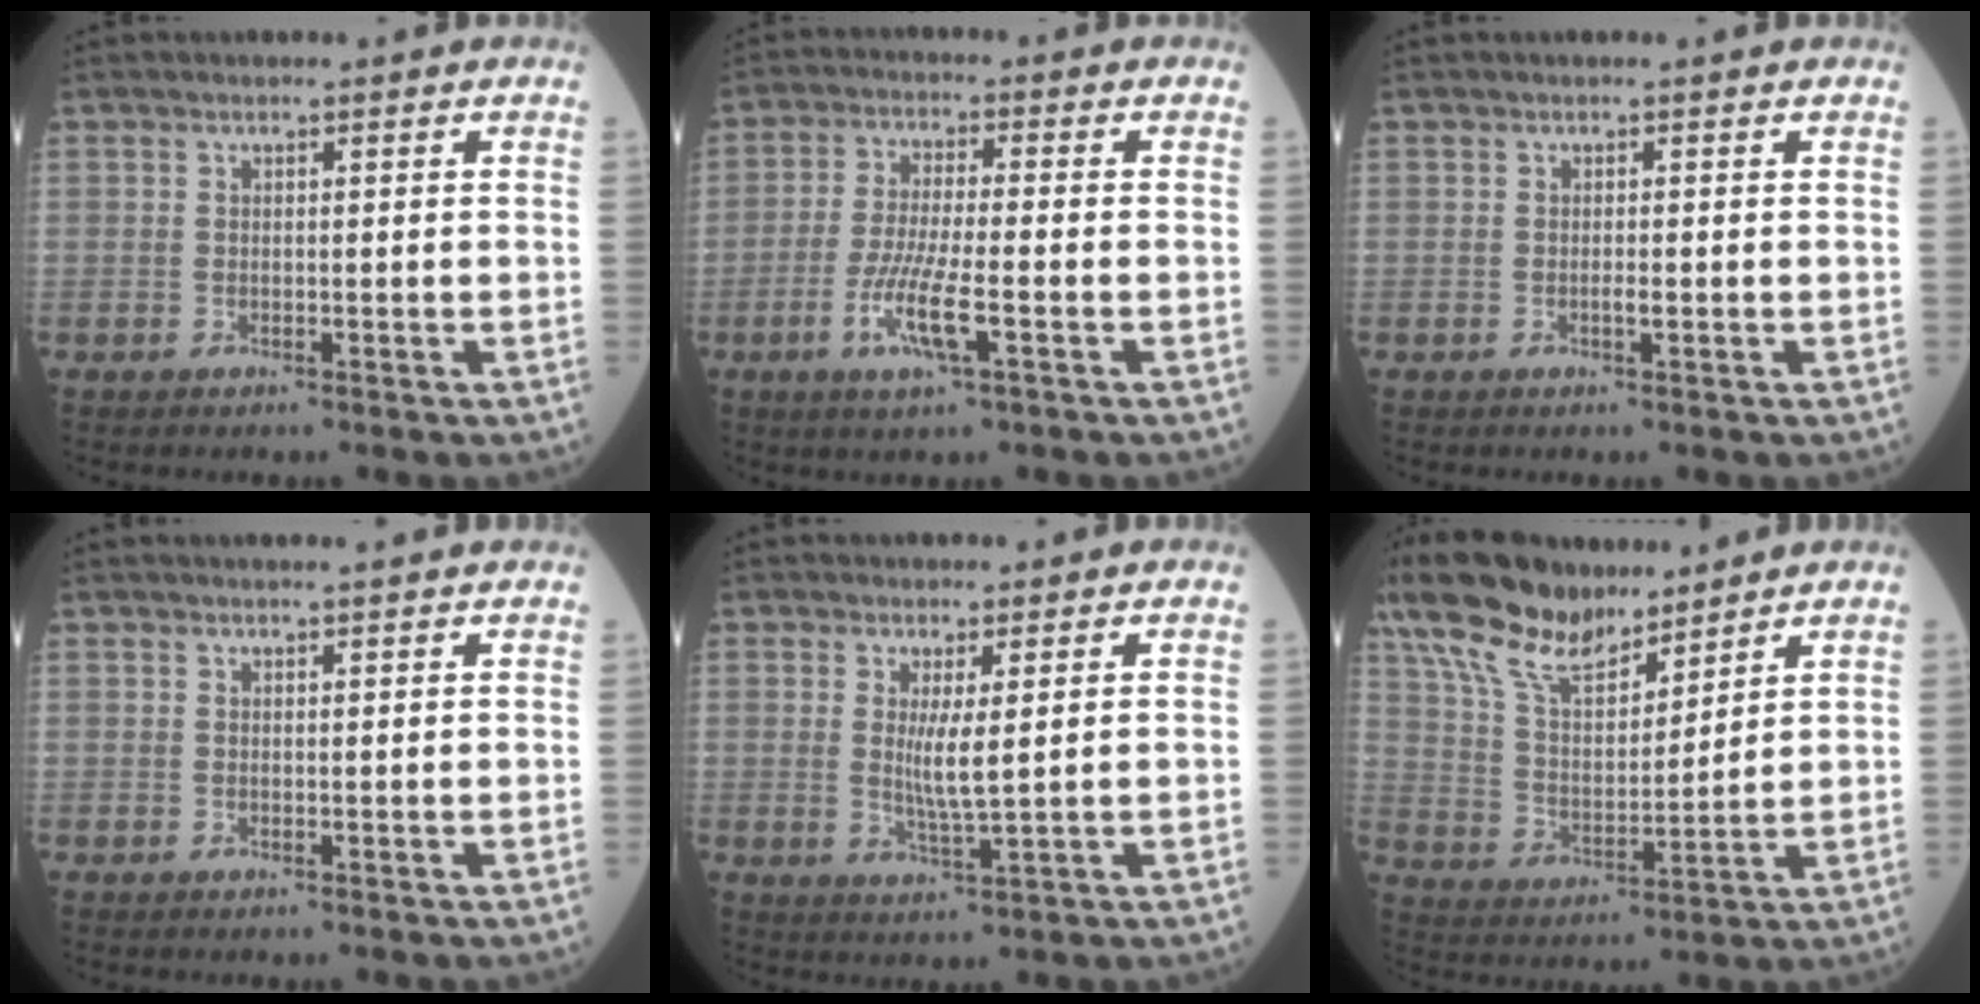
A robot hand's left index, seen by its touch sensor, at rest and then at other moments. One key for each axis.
{"total": 7.7, "fx": -3.1, "fy": 0.7, "fz": 7.0, "tx": -0.146, "ty": -0.013, "tz": -0.059}
{"total": 0.8, "fx": -0.2, "fy": 0.0, "fz": 0.8, "tx": -0.015, "ty": 0.000, "tz": -0.002}
{"total": 3.2, "fx": 2.9, "fy": -0.1, "fz": 1.3, "tx": -0.018, "ty": 0.011, "tz": 0.033}
{"total": 4.0, "fx": 0.7, "fy": 0.1, "fz": 3.9, "tx": -0.079, "ty": -0.013, "tz": 0.018}
{"total": 15.0, "fx": 11.7, "fy": 4.6, "fz": 8.3, "tx": -0.172, "ty": 0.026, "tz": 0.222}